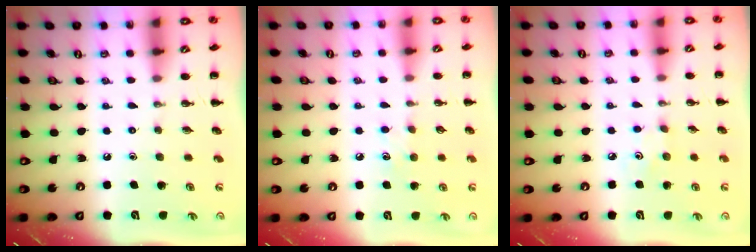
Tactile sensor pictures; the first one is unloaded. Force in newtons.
{"total": 5.5, "press": 5.3, "slide": 1.5}
{"total": 2.4, "press": 2.3, "slide": 0.7}